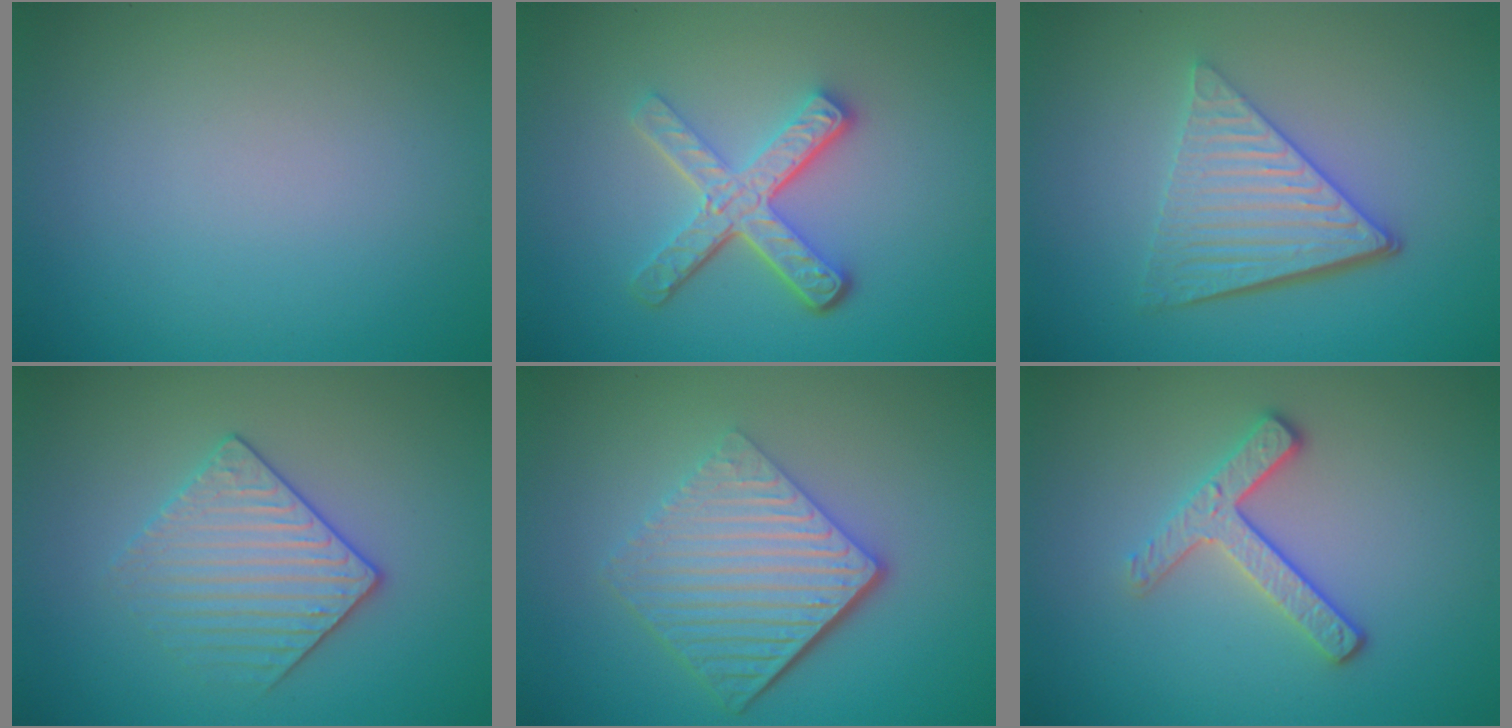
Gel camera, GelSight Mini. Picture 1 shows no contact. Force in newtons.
{"total": 5.1, "press": 3.6, "slide": 3.5}
{"total": 5.5, "press": 3.9, "slide": 3.9}
{"total": 3.2, "press": 3.1, "slide": 0.9}
{"total": 6.5, "press": 4.3, "slide": 4.8}
{"total": 3.1, "press": 2.6, "slide": 1.7}